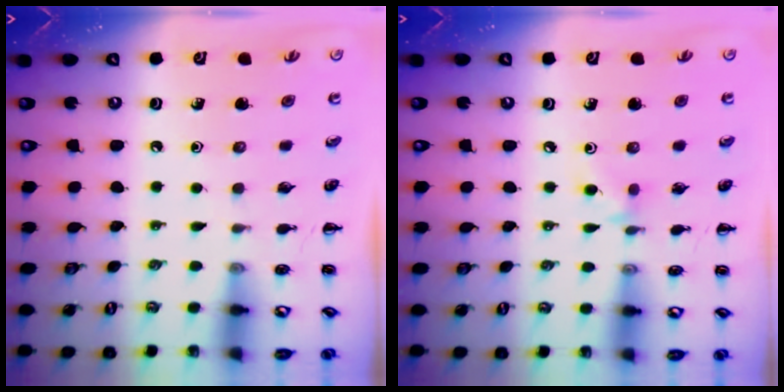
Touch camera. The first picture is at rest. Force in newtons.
{"total": 4.4, "press": 4.1, "slide": 1.5}